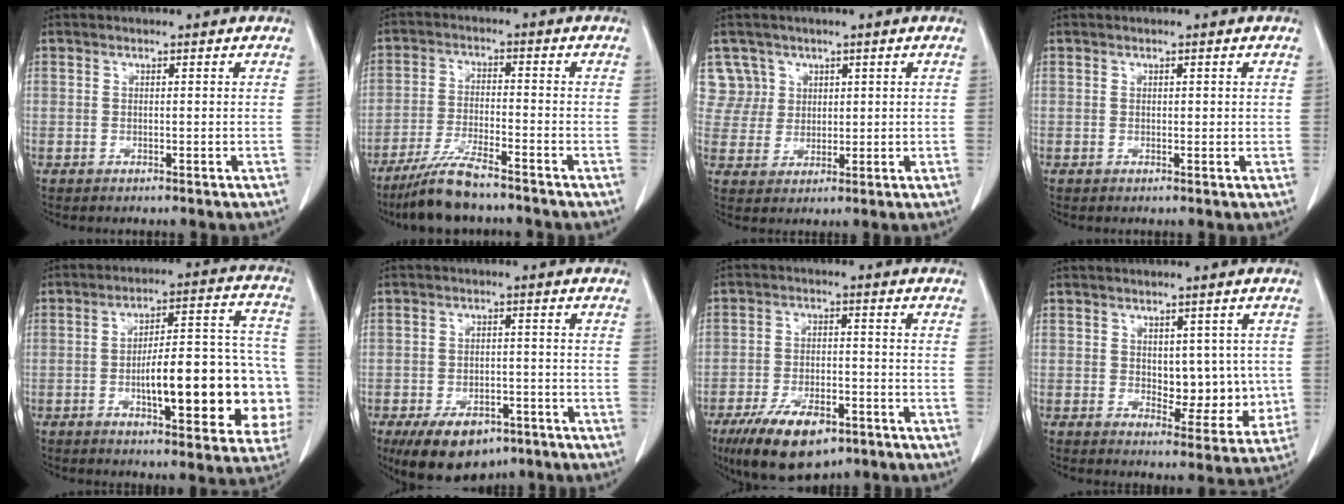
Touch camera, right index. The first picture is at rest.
{"total": 8.0, "force": [-6.6, 0.8, 4.4], "torque": [-0.088, -0.024, -0.122]}
{"total": 5.5, "force": [2.6, 4.8, -0.8], "torque": [0.030, 0.014, 0.055]}
{"total": 0.7, "force": [0.3, 0.4, 0.5], "torque": [-0.004, 0.000, 0.003]}
{"total": 20.0, "force": [-4.4, 5.7, 18.7], "torque": [-0.192, 0.046, -0.046]}
{"total": 10.0, "force": [-6.7, 5.2, 5.3], "torque": [-0.083, -0.002, -0.101]}
{"total": 11.5, "force": [-7.2, 4.9, 7.6], "torque": [-0.135, -0.009, -0.116]}
{"total": 7.7, "force": [0.4, 4.5, 6.3], "torque": [-0.064, 0.002, 0.019]}